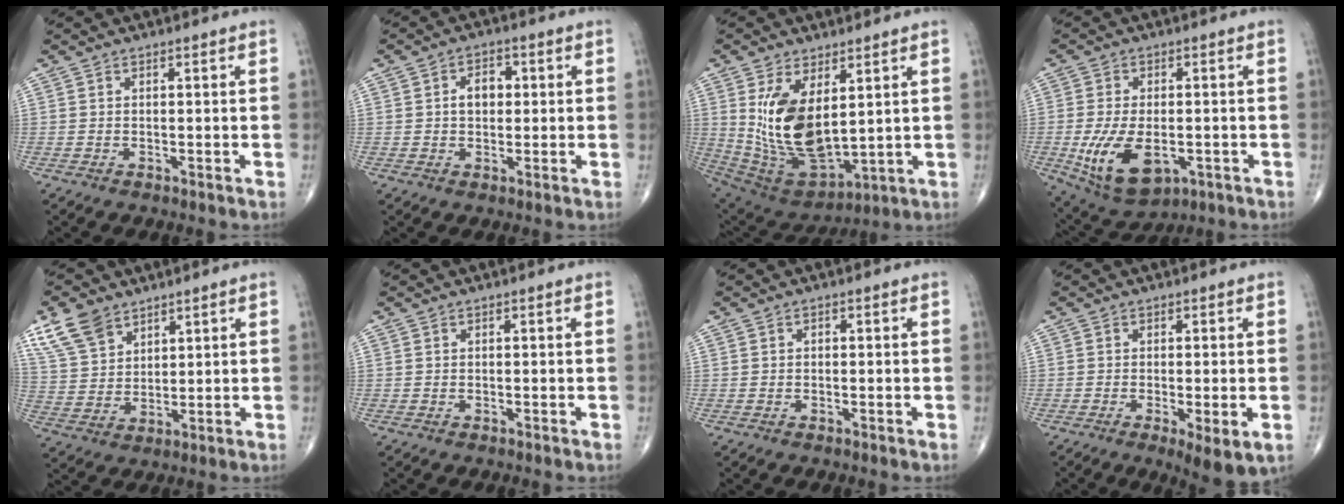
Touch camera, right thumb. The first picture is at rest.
{"total": 4.7, "force": [0.6, 3.4, 3.2], "torque": [-0.038, 0.010, 0.005]}
{"total": 16.2, "force": [3.6, 8.3, 13.4], "torque": [-0.236, -0.025, 0.098]}
{"total": 12.8, "force": [-3.3, 7.1, 10.1], "torque": [-0.183, -0.006, -0.039]}
{"total": 9.3, "force": [6.2, 5.6, 4.1], "torque": [-0.069, -0.018, 0.129]}
{"total": 0.0}
{"total": 0.5, "force": [0.0, 0.4, 0.3], "torque": [-0.002, 0.002, -0.002]}
{"total": 6.5, "force": [-2.2, 1.7, 5.9], "torque": [-0.093, -0.019, -0.032]}